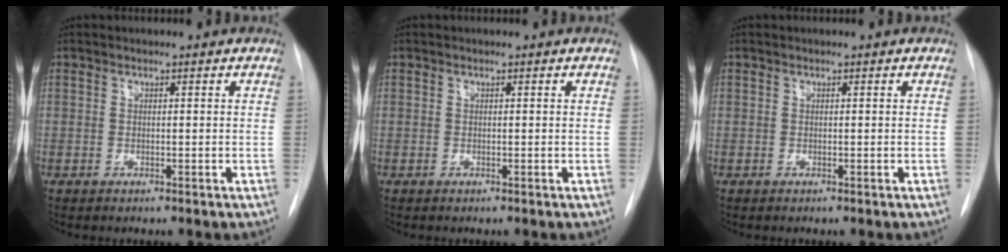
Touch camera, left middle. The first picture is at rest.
{"total": 0.0}
{"total": 0.0}